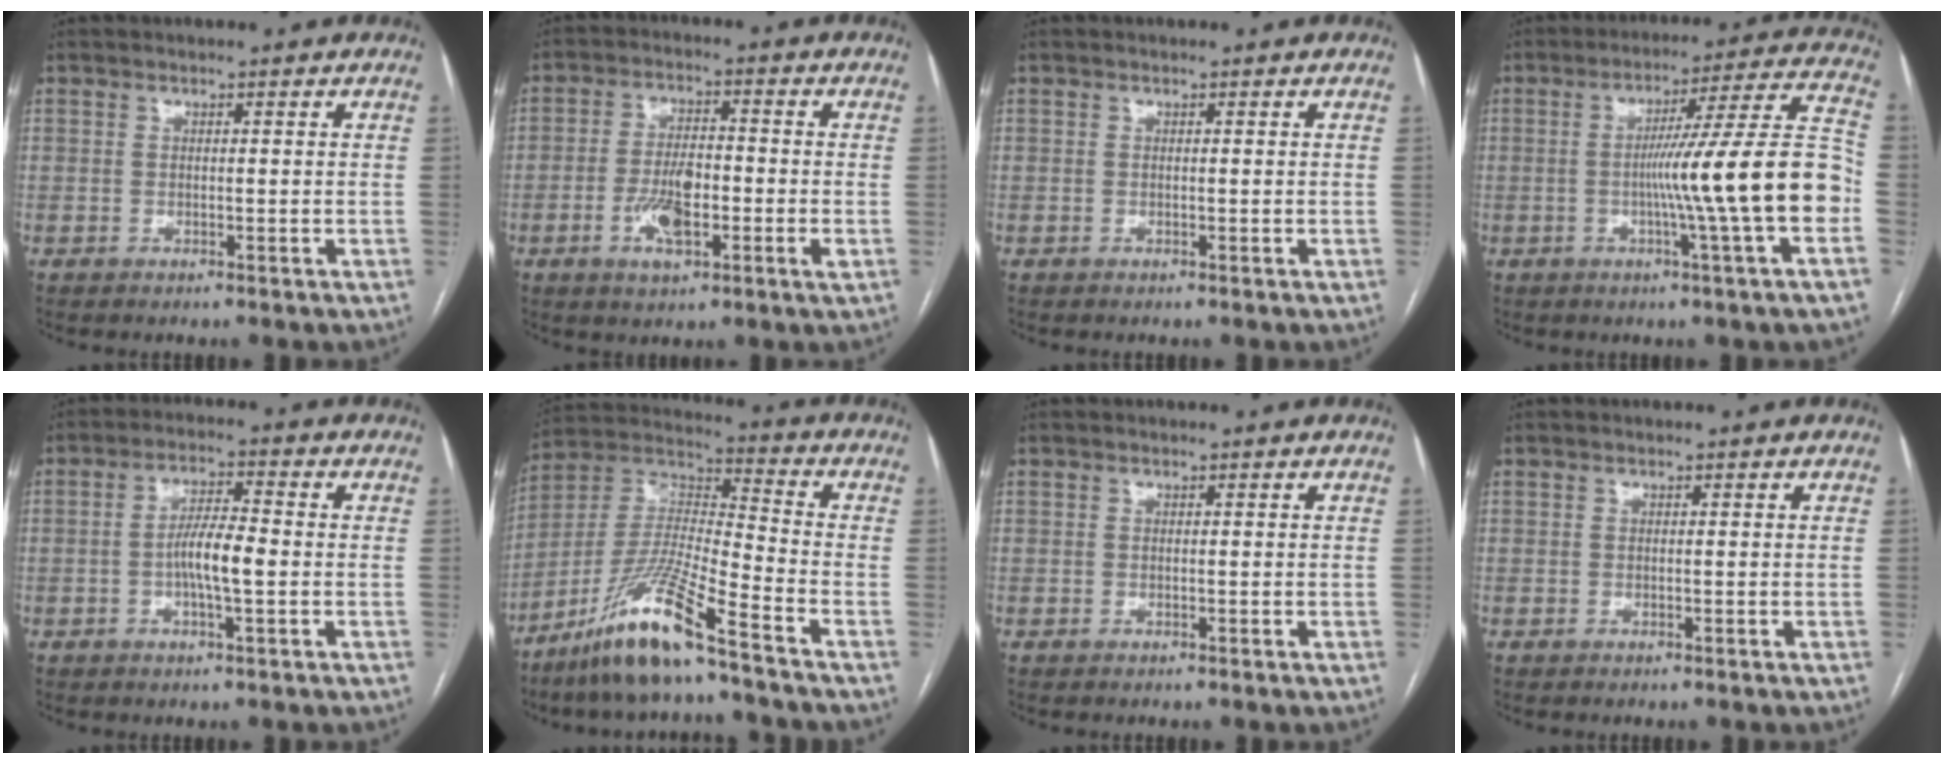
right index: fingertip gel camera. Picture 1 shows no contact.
{"total": 7.9, "force": [-2.1, 2.3, 7.3], "torque": [-0.142, 0.002, -0.036]}
{"total": 0.0}
{"total": 16.4, "force": [-3.4, -1.8, 16.0], "torque": [-0.237, 0.010, -0.060]}
{"total": 5.9, "force": [-1.0, 0.9, 5.8], "torque": [-0.113, 0.004, -0.021]}
{"total": 14.6, "force": [-10.0, 0.0, 10.7], "torque": [-0.227, -0.019, -0.192]}
{"total": 0.0}
{"total": 0.0}